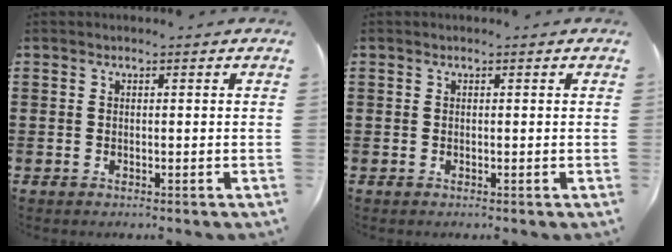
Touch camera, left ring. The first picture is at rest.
{"total": 0.0}